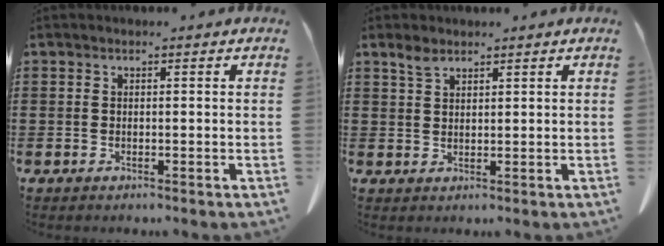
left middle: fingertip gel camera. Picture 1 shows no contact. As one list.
[{"total": 2.4, "force": [1.8, 0.9, 1.3], "torque": [-0.031, 0.003, 0.034]}]